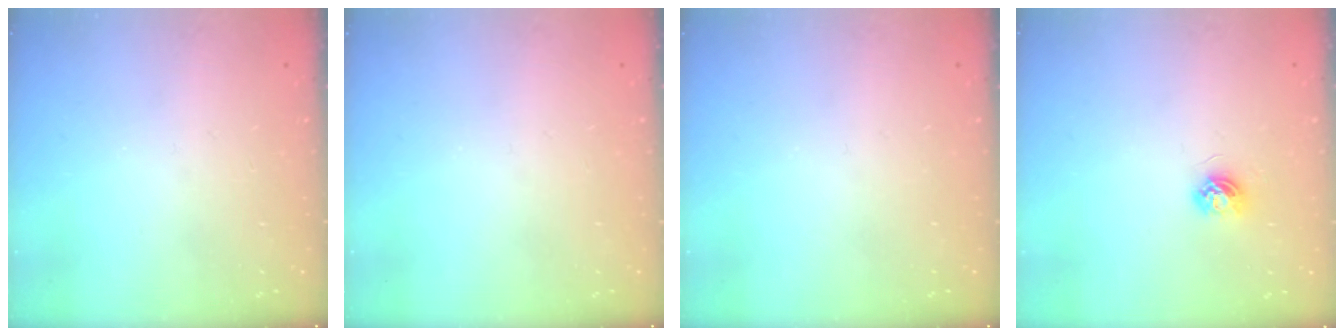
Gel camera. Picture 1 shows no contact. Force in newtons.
{"total": 0.0}
{"total": 0.0}
{"total": 4.2, "press": 4.2, "slide": 0.4}